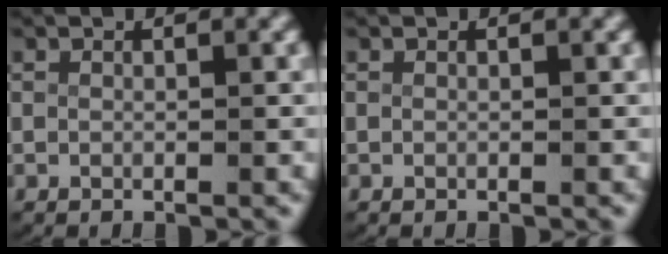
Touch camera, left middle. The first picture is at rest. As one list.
[{"total": 0.0}]